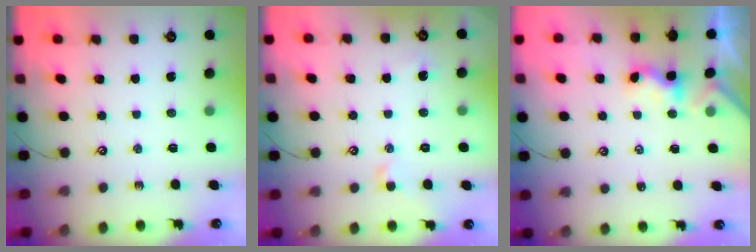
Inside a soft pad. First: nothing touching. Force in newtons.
{"total": 1.6, "press": 1.5, "slide": 0.7}
{"total": 1.2, "press": 1.1, "slide": 0.5}